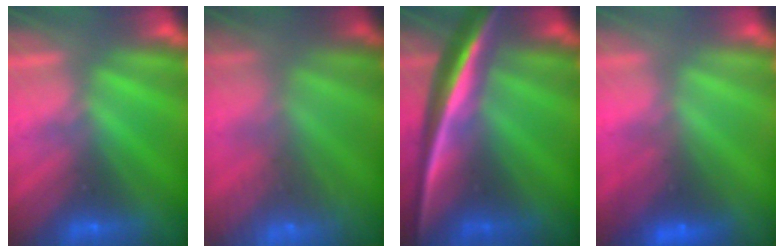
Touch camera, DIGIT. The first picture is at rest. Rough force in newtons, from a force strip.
{"total": 7.4}
{"total": 8.8}
{"total": 2.8}